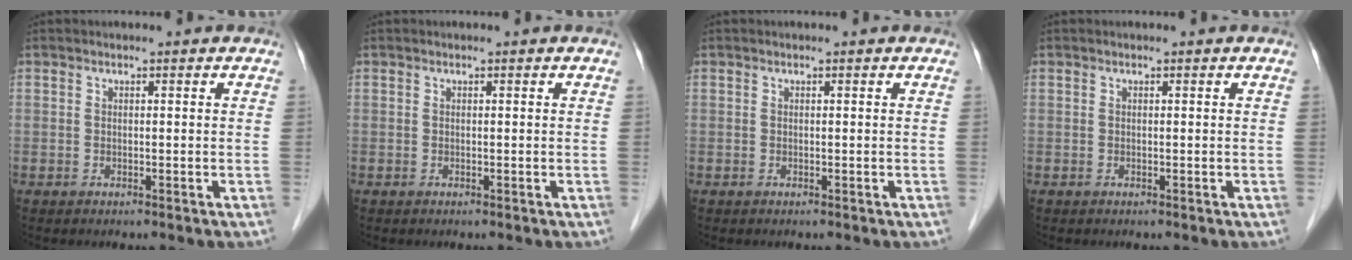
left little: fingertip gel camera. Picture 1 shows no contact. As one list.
[{"total": 0.0}, {"total": 0.0}, {"total": 0.0}]